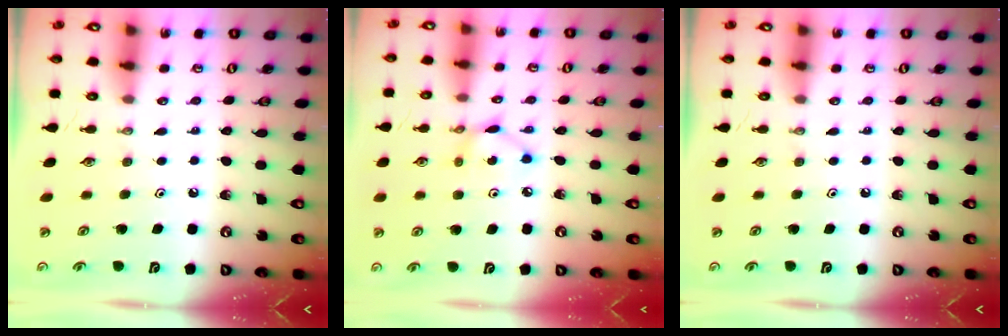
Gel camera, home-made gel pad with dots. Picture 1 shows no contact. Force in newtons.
{"total": 4.0, "press": 4.0, "slide": 0.2}
{"total": 0.0}